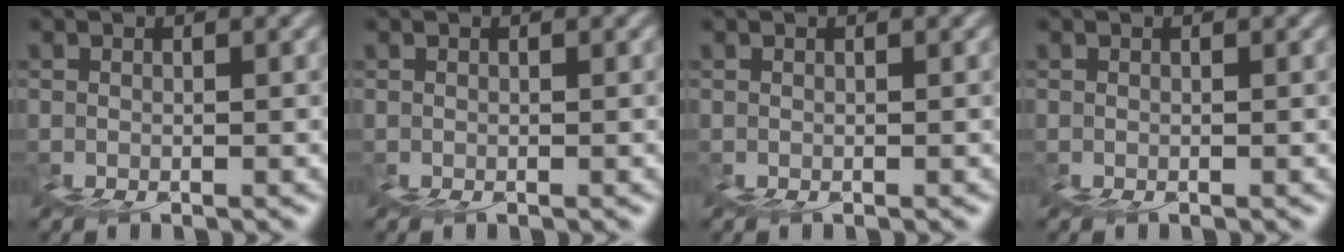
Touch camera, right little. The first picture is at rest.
{"total": 0.0}
{"total": 0.0}
{"total": 0.0}